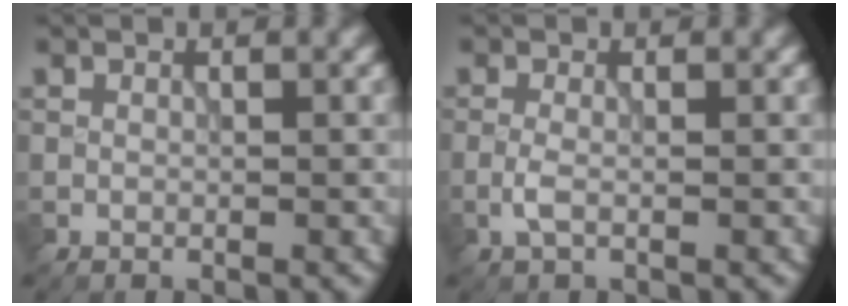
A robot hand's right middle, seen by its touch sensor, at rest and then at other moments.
{"total": 1.4, "force": [-0.5, 0.5, 1.2], "torque": [-0.030, 0.000, -0.014]}